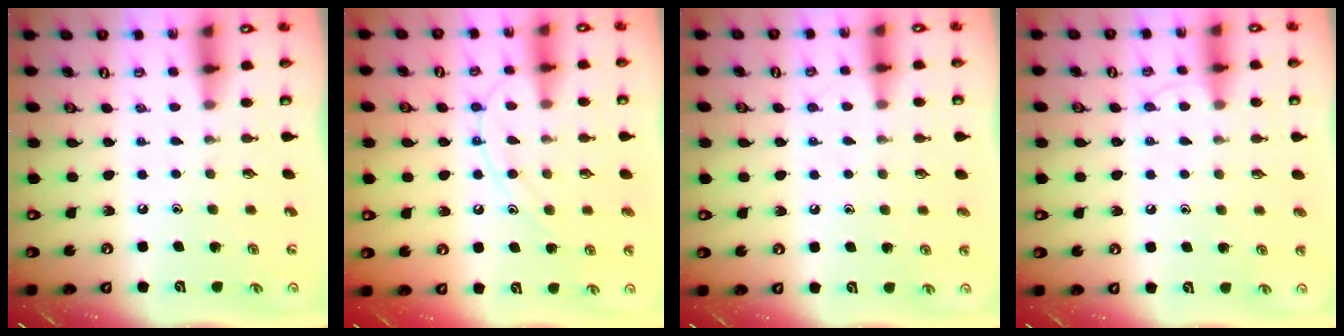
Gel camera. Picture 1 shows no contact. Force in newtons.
{"total": 10.9, "press": 10.8, "slide": 1.0}
{"total": 5.9, "press": 5.8, "slide": 0.6}
{"total": 5.8, "press": 5.8, "slide": 0.6}